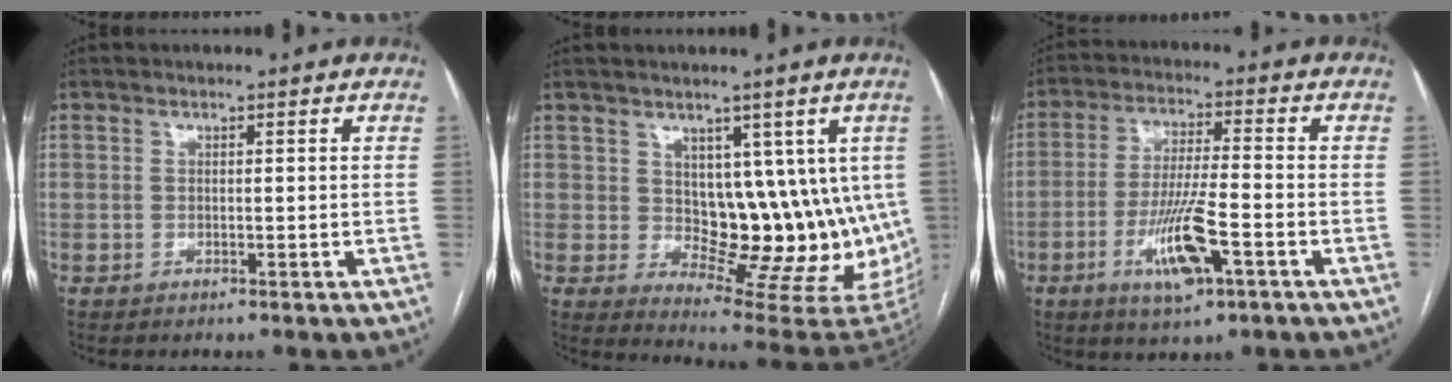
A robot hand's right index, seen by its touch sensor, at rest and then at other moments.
{"total": 13.6, "force": [2.2, 7.8, 10.9], "torque": [-0.119, 0.002, 0.051]}
{"total": 10.2, "force": [-4.2, 1.5, 9.2], "torque": [-0.178, -0.009, -0.072]}